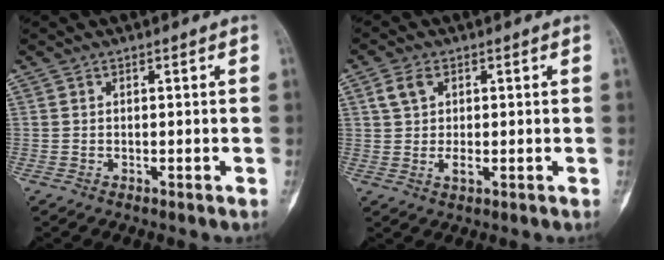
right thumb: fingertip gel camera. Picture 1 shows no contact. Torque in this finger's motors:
{"motor_torque": [0.30, 0.30, 0.49, 0.11, 0.03]}